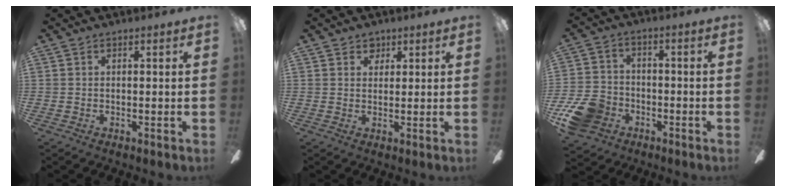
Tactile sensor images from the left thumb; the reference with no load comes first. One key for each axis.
{"total": 3.2, "fx": 2.0, "fy": 2.3, "fz": 0.6, "tx": -0.002, "ty": -0.001, "tz": 0.034}
{"total": 11.4, "fx": -5.7, "fy": 8.4, "fz": 5.2, "tx": -0.121, "ty": 0.043, "tz": -0.104}